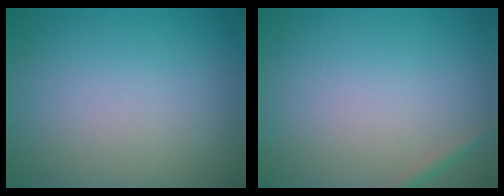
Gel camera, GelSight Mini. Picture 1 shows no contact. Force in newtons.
{"total": 0.8, "press": 0.8, "slide": 0.1}